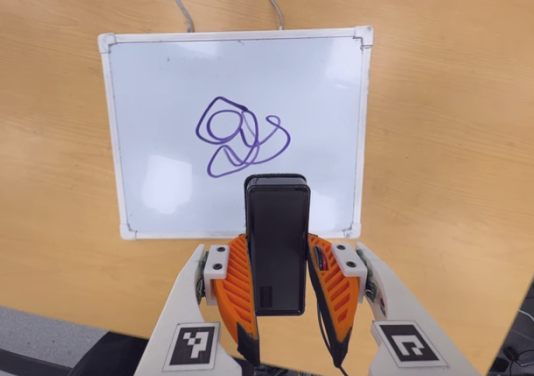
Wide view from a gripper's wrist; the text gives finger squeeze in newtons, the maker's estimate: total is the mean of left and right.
{"total": 4.4, "left": 3.2, "right": 5.6}